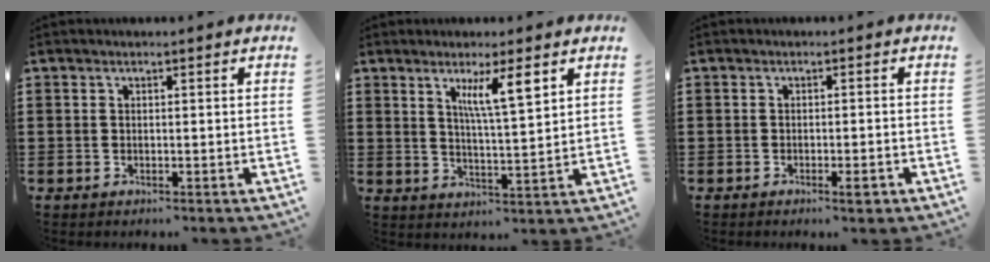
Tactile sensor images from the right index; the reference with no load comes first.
{"total": 6.4, "force": [3.2, 1.0, 5.4], "torque": [-0.107, 0.002, 0.049]}
{"total": 1.9, "force": [-1.1, 0.3, 1.5], "torque": [-0.025, -0.002, -0.019]}